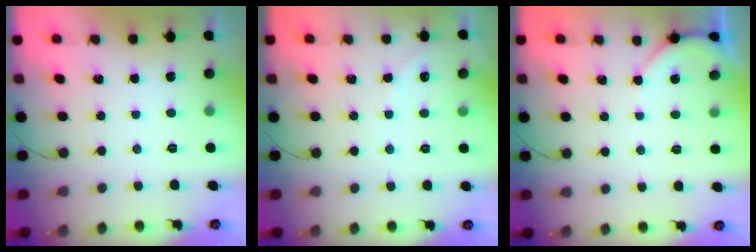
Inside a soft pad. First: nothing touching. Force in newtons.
{"total": 2.2, "press": 2.2, "slide": 0.4}
{"total": 2.2, "press": 2.2, "slide": 0.3}